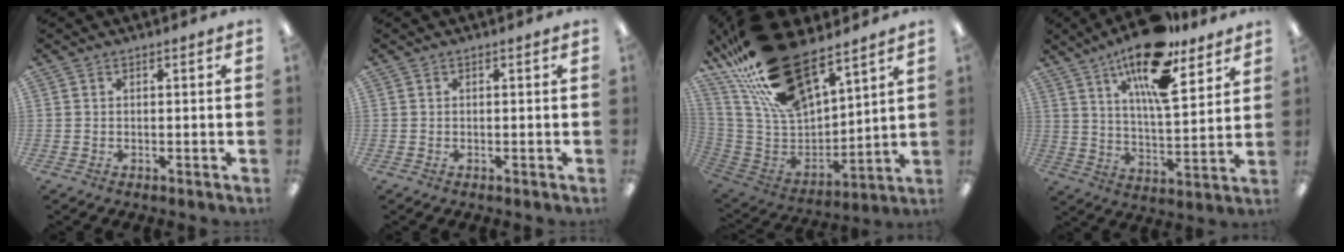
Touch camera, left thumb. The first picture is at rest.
{"total": 0.0}
{"total": 25.8, "force": [19.0, 10.5, 14.1], "torque": [-0.270, -0.101, 0.338]}
{"total": 18.1, "force": [11.9, 6.2, 12.1], "torque": [-0.203, -0.061, 0.197]}